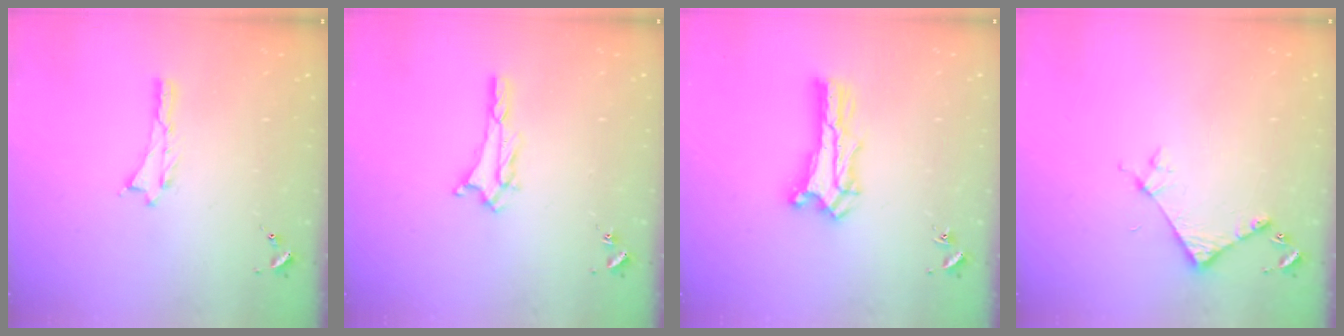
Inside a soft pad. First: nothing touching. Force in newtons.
{"total": 2.4, "press": 2.4, "slide": 0.4}
{"total": 1.5, "press": 1.5, "slide": 0.2}
{"total": 4.4, "press": 4.4, "slide": 0.4}